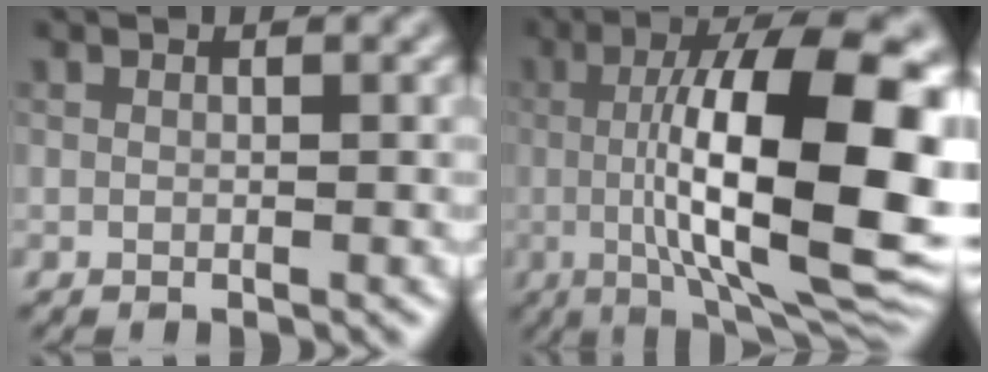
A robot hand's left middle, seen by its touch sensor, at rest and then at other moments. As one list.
[{"total": 17.2, "force": [0.0, 5.3, 16.4], "torque": [-0.226, 0.022, -0.003]}]